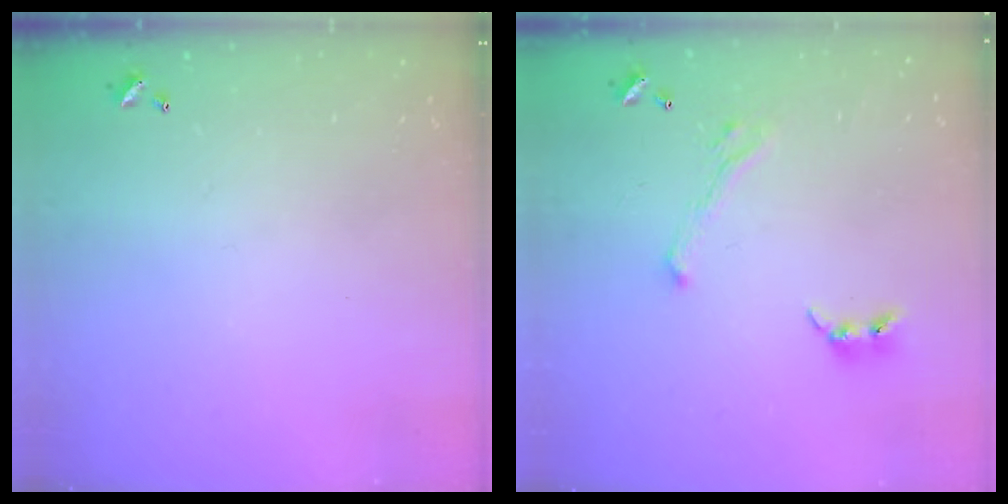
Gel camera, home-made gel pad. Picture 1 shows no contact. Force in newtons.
{"total": 3.7, "press": 3.5, "slide": 1.2}